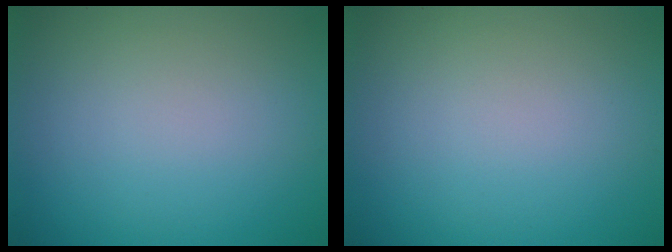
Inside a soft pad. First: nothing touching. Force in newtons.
{"total": 0.0}